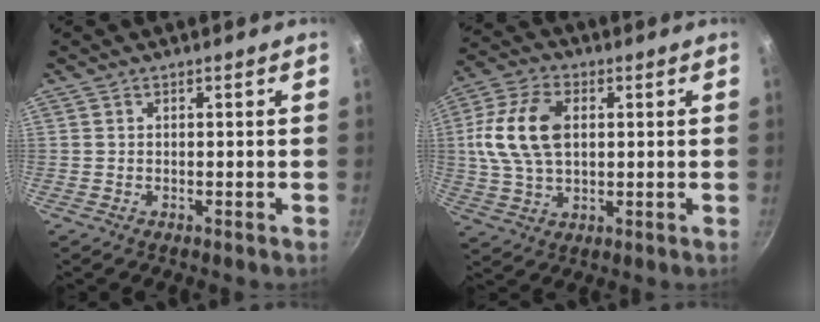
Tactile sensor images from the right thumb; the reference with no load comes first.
{"total": 13.6, "force": [2.0, 8.5, 10.4], "torque": [-0.193, 0.009, 0.031]}